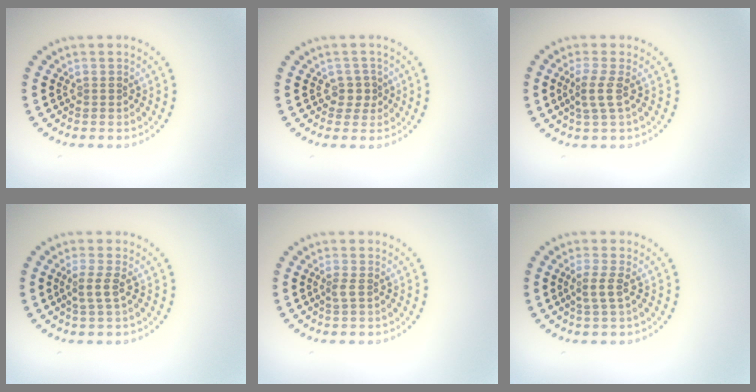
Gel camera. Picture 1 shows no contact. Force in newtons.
{"total": 1.6, "press": 1.2, "slide": 1.0}
{"total": 2.0, "press": 1.6, "slide": 1.2}
{"total": 1.7, "press": 1.3, "slide": 1.1}
{"total": 0.9, "press": 0.6, "slide": 0.7}
{"total": 1.7, "press": 1.3, "slide": 1.1}